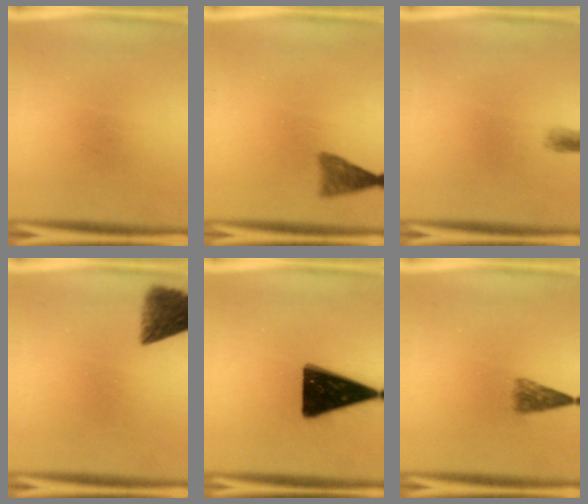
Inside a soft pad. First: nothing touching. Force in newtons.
{"total": 2.9}
{"total": 1.4}
{"total": 7.0}
{"total": 17.4}
{"total": 2.9}